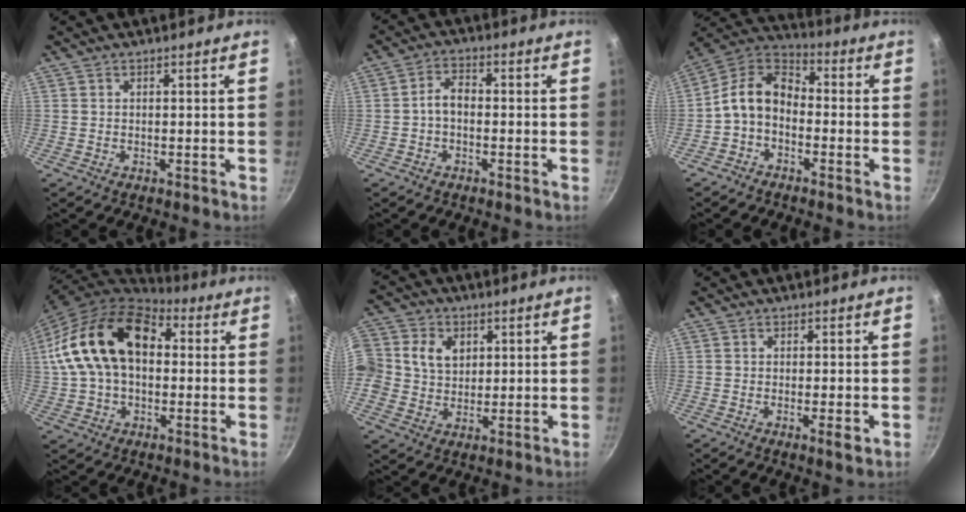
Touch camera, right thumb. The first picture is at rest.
{"total": 3.9, "force": [-0.8, 2.4, 2.9], "torque": [-0.045, 0.022, -0.023]}
{"total": 9.7, "force": [-2.3, 6.7, 6.7], "torque": [-0.109, 0.052, -0.066]}
{"total": 20.5, "force": [2.9, 13.4, 15.1], "torque": [-0.256, 0.039, 0.039]}
{"total": 15.2, "force": [2.8, 13.2, 7.0], "torque": [-0.169, 0.030, 0.047]}
{"total": 2.6, "force": [-0.8, 0.4, 2.4], "torque": [-0.050, -0.004, -0.016]}